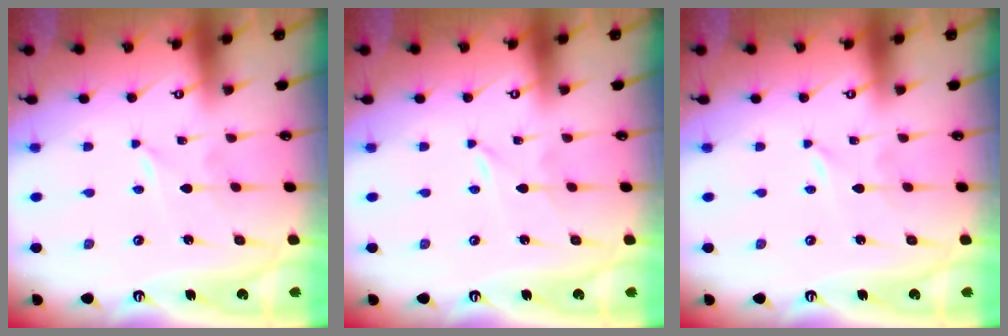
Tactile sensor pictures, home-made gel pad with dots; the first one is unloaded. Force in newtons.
{"total": 0.0}
{"total": 0.0}